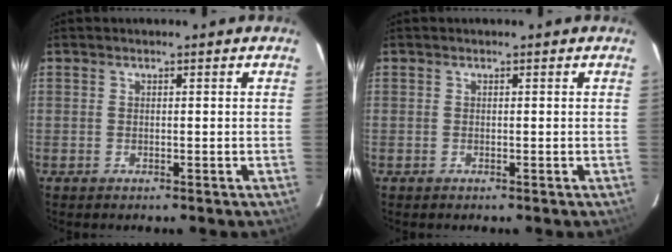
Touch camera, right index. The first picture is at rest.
{"total": 0.0}